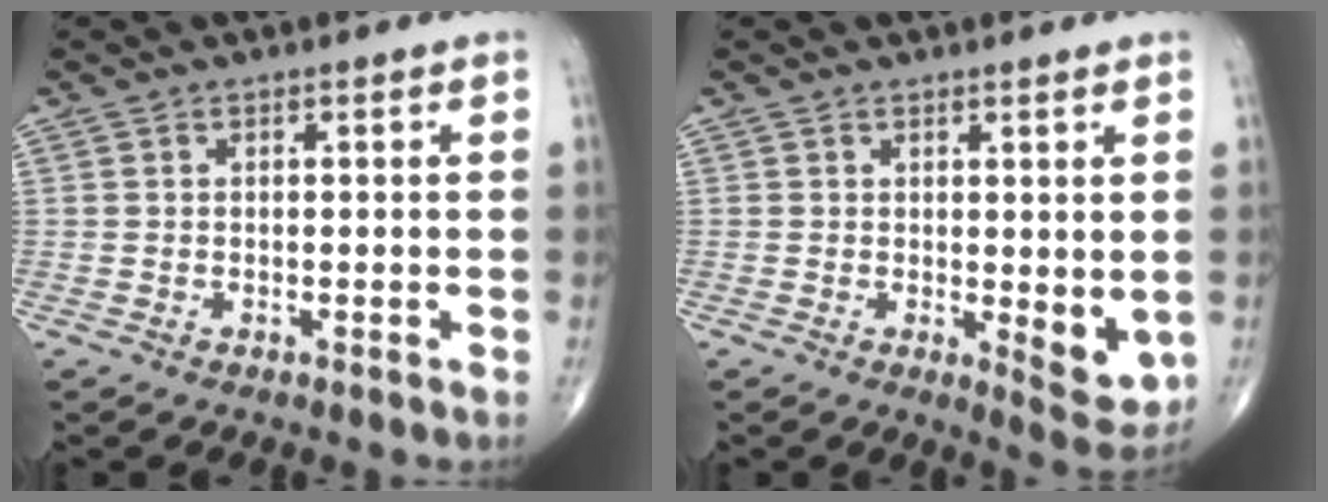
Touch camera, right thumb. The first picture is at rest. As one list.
[{"total": 5.7, "force": [0.1, 2.4, 5.2], "torque": [-0.057, -0.017, 0.007]}]